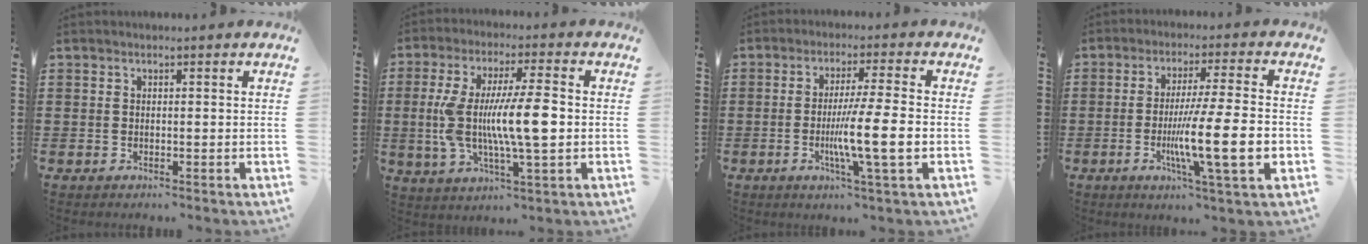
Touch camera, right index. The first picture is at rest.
{"total": 11.7, "force": [-0.6, 2.7, 11.3], "torque": [-0.224, -0.007, -0.015]}
{"total": 9.5, "force": [-1.9, 0.0, 9.3], "torque": [-0.169, -0.018, -0.037]}
{"total": 13.7, "force": [-3.1, 1.4, 13.2], "torque": [-0.237, -0.021, -0.060]}